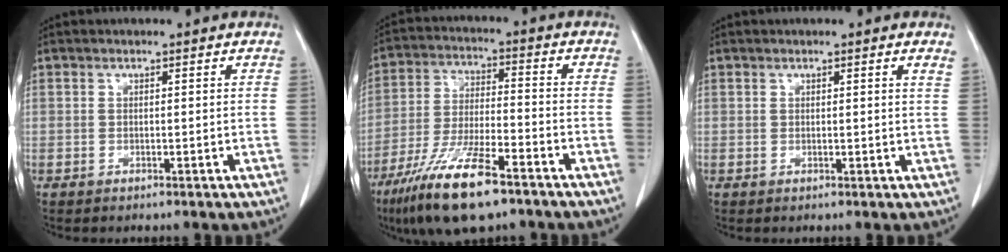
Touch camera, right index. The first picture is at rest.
{"total": 15.1, "force": [-9.9, 3.2, 10.9], "torque": [-0.224, -0.027, -0.178]}
{"total": 1.8, "force": [0.9, 0.2, 1.5], "torque": [-0.033, 0.007, 0.010]}